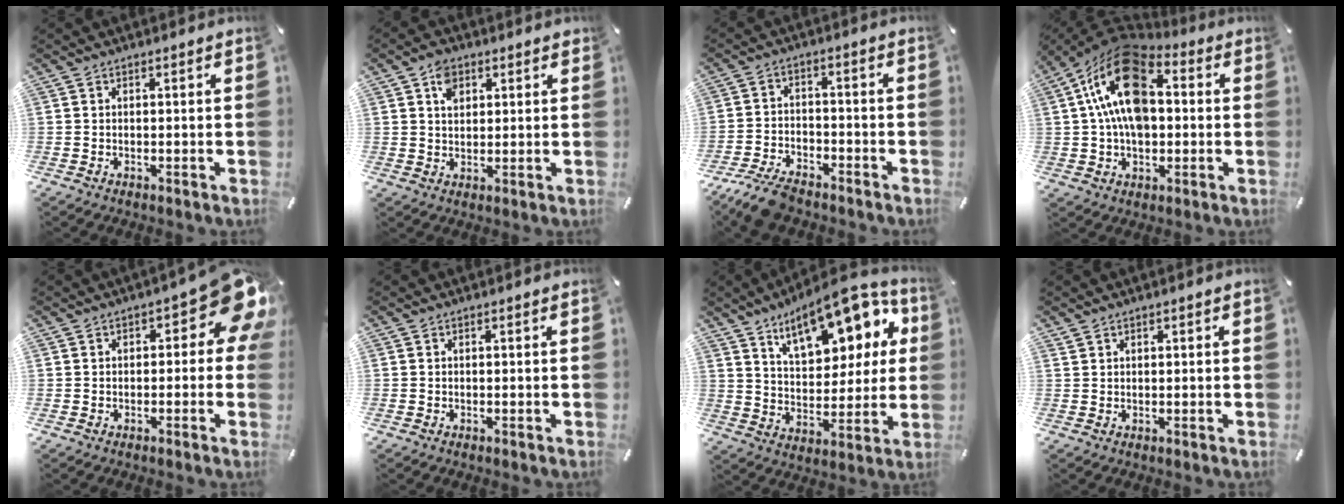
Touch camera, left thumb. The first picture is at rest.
{"total": 5.0, "force": [2.3, 3.8, 2.3], "torque": [-0.030, -0.001, 0.037]}
{"total": 7.8, "force": [-6.6, 2.8, 3.1], "torque": [-0.062, 0.030, -0.125]}
{"total": 18.6, "force": [3.9, 12.0, 13.7], "torque": [-0.270, -0.004, 0.065]}
{"total": 10.9, "force": [4.1, 4.6, 9.0], "torque": [-0.106, -0.034, 0.071]}
{"total": 0.0}
{"total": 19.1, "force": [11.3, 9.4, 12.2], "torque": [-0.179, -0.058, 0.188]}
{"total": 0.7, "force": [0.5, 0.4, 0.1], "torque": [-0.002, 0.000, 0.010]}